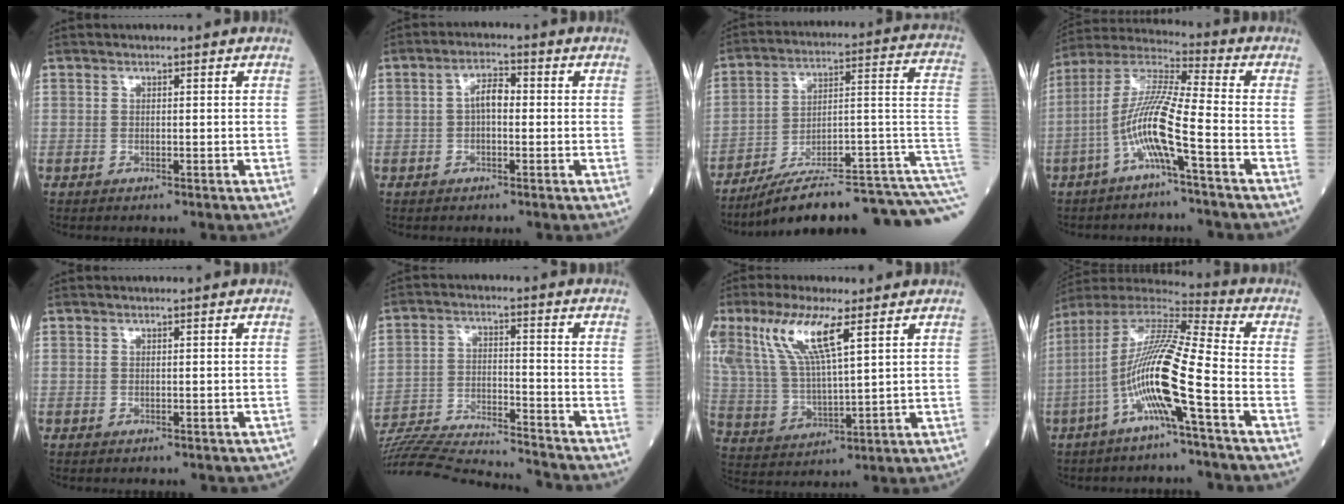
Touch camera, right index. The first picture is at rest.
{"total": 3.4, "force": [-0.1, 1.5, 3.1], "torque": [-0.052, 0.014, -0.005]}
{"total": 26.8, "force": [-20.2, 0.2, 17.7], "torque": [-0.132, 0.023, -0.287]}
{"total": 10.9, "force": [-4.0, -0.1, 10.1], "torque": [-0.211, 0.011, -0.086]}
{"total": 3.0, "force": [-2.5, 1.2, 1.1], "torque": [-0.015, -0.004, -0.025]}
{"total": 19.8, "force": [-19.1, 0.7, 5.4], "torque": [-0.118, -0.011, -0.297]}
{"total": 13.0, "force": [6.7, 2.4, 10.8], "torque": [-0.247, 0.007, 0.132]}
{"total": 14.6, "force": [-5.0, -0.2, 13.7], "torque": [-0.275, 0.006, -0.106]}